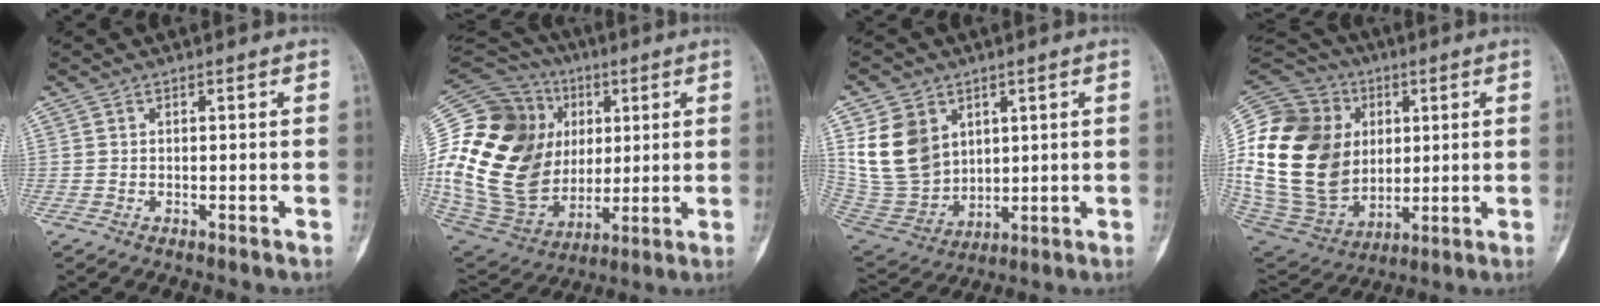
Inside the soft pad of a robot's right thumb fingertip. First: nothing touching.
{"total": 34.1, "force": [4.3, 26.0, 21.6], "torque": [-0.449, 0.028, 0.094]}
{"total": 14.1, "force": [5.0, 10.9, 7.4], "torque": [-0.119, -0.024, 0.121]}
{"total": 31.3, "force": [3.3, 23.8, 20.1], "torque": [-0.415, 0.012, 0.077]}